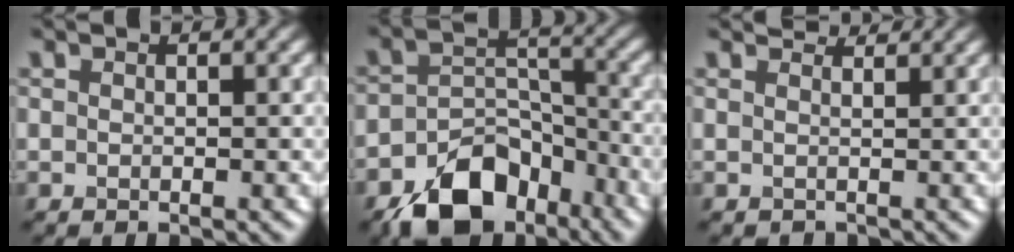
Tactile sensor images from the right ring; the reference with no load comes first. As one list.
[{"total": 8.6, "force": [-5.9, 4.9, 4.0], "torque": [-0.056, -0.010, -0.100]}, {"total": 2.5, "force": [2.4, 0.6, 0.3], "torque": [-0.012, 0.001, 0.033]}]